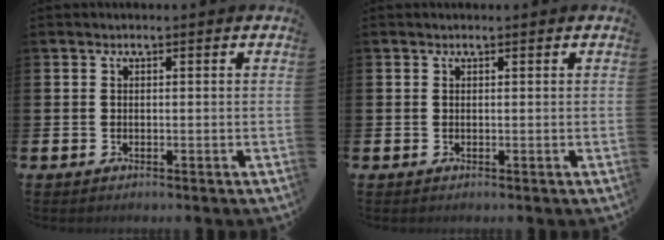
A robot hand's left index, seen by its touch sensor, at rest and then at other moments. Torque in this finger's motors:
{"motor_torque": [0.05, 0.11, -0.33, 0.01]}